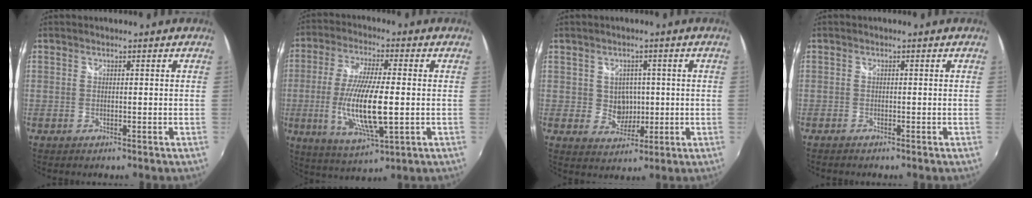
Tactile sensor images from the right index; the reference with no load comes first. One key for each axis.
{"total": 15.2, "fx": -2.0, "fy": 3.6, "fz": 14.6, "tx": -0.286, "ty": -0.017, "tz": -0.034}
{"total": 4.7, "fx": 0.2, "fy": 4.3, "fz": 1.7, "tx": -0.032, "ty": 0.006, "tz": 0.009}
{"total": 0.9, "fx": -0.8, "fy": 0.3, "fz": 0.2, "tx": -0.008, "ty": -0.004, "tz": -0.017}